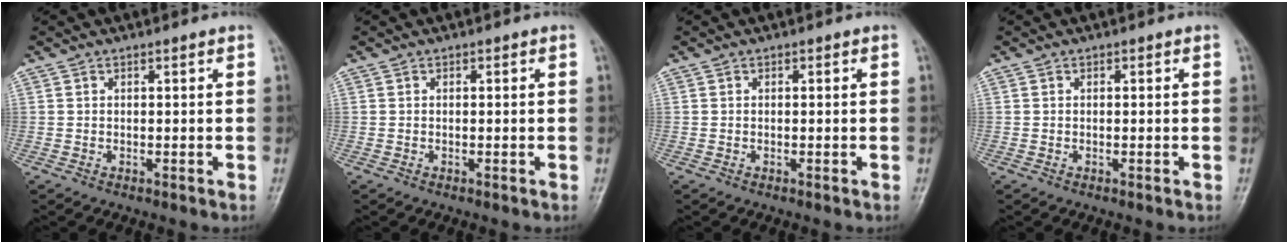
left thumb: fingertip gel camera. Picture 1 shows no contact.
{"total": 0.0}
{"total": 0.0}
{"total": 0.0}